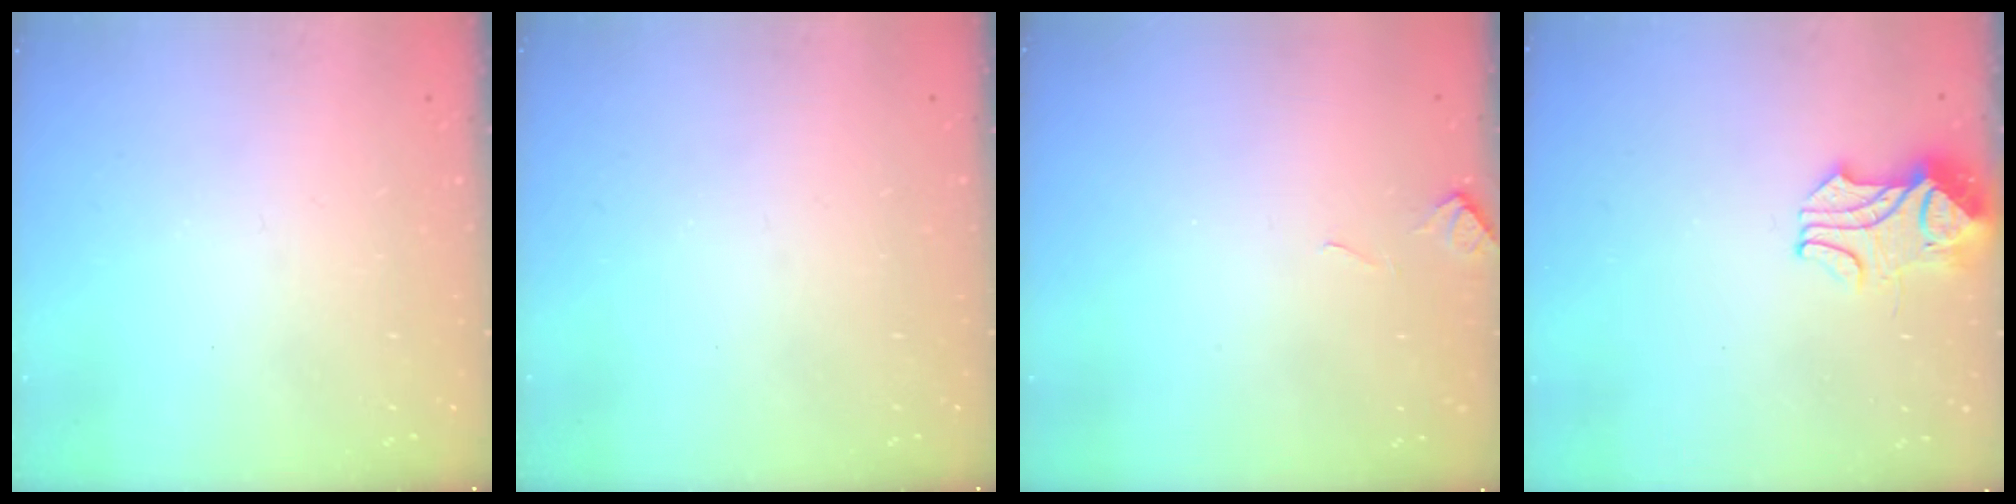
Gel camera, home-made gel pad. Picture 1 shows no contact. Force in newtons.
{"total": 0.0}
{"total": 4.3, "press": 4.3, "slide": 0.4}
{"total": 2.4, "press": 2.2, "slide": 1.0}